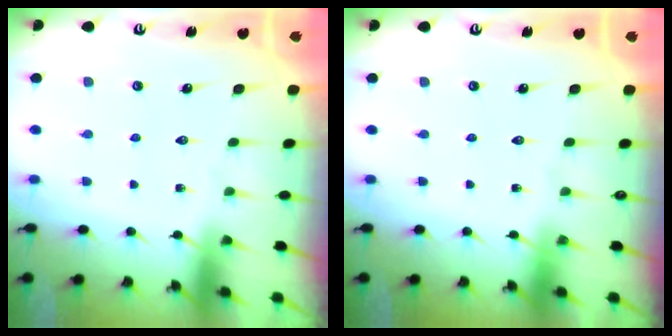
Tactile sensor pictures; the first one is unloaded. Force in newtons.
{"total": 0.0}